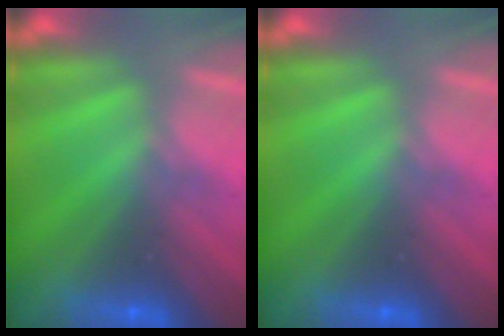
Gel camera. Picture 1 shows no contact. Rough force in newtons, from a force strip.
{"total": 0.0}